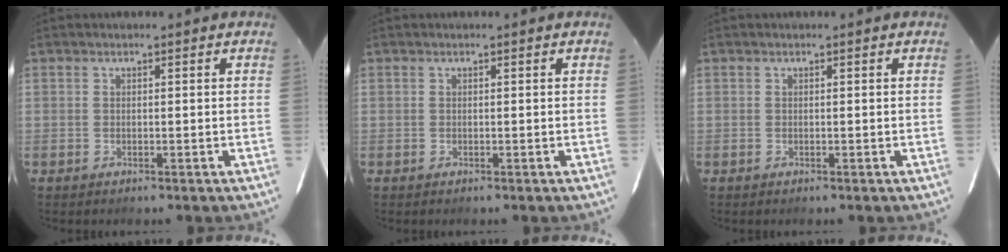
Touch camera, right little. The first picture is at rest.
{"total": 0.0}
{"total": 0.0}